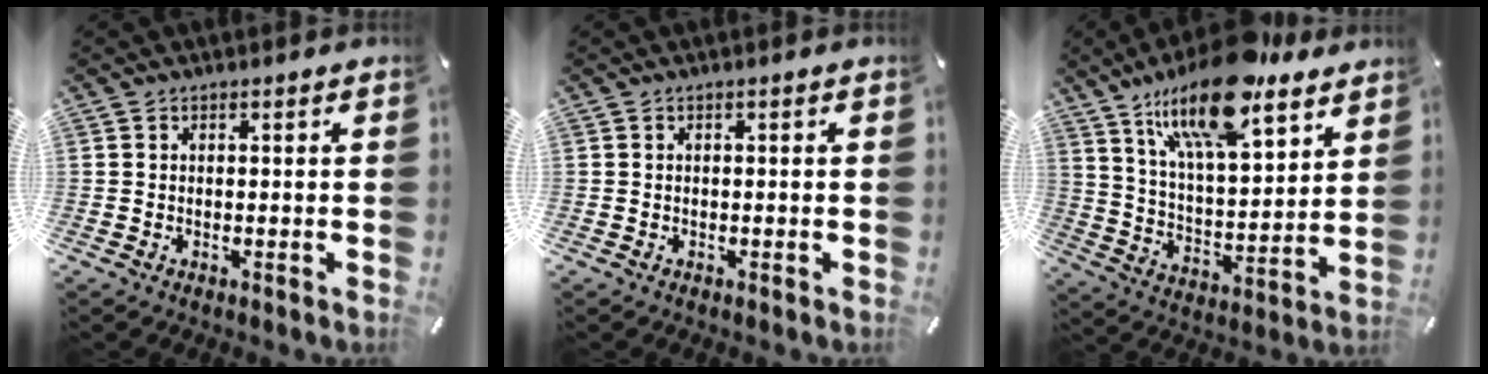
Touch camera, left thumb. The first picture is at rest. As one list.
[{"total": 0.0}, {"total": 20.4, "force": [14.8, 7.5, 11.8], "torque": [-0.210, -0.078, 0.255]}]